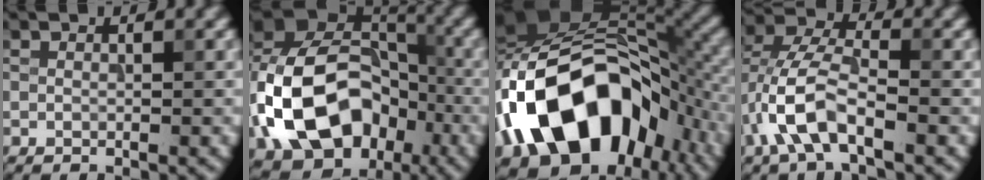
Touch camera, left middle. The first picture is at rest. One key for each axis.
{"total": 15.1, "fx": -4.6, "fy": 10.8, "fz": 9.5, "tx": -0.186, "ty": 0.011, "tz": -0.086}
{"total": 17.3, "fx": -6.4, "fy": 10.9, "fz": 11.8, "tx": -0.203, "ty": 0.024, "tz": -0.114}
{"total": 5.7, "fx": -2.4, "fy": 2.6, "fz": 4.4, "tx": -0.096, "ty": 0.011, "tz": -0.042}